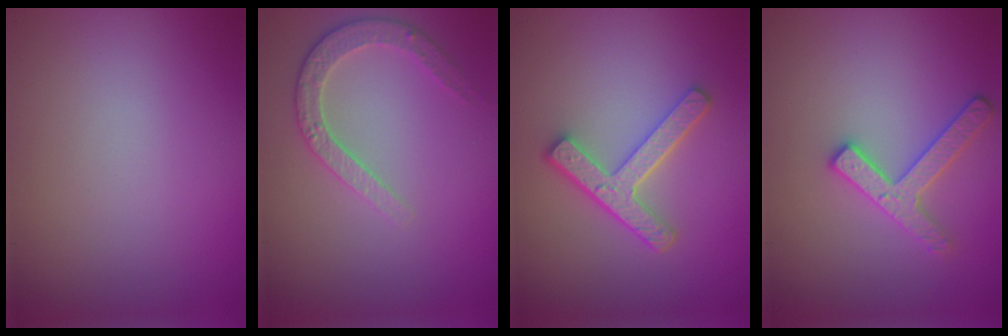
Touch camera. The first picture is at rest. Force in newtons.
{"total": 2.9, "press": 2.8, "slide": 0.7}
{"total": 4.3, "press": 3.3, "slide": 2.8}
{"total": 2.9, "press": 2.8, "slide": 0.6}